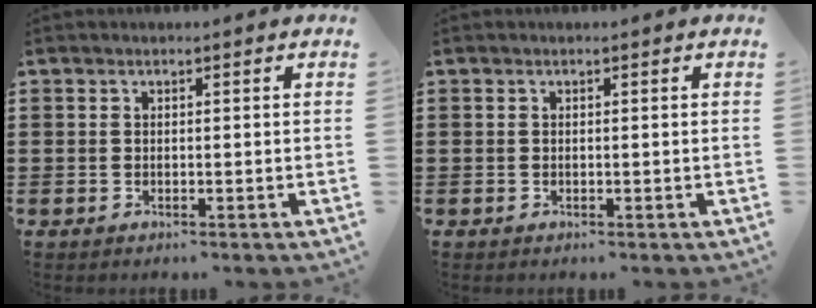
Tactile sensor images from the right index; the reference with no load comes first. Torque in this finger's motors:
{"motor_torque": [-0.26, -0.38, -0.12, -0.02]}